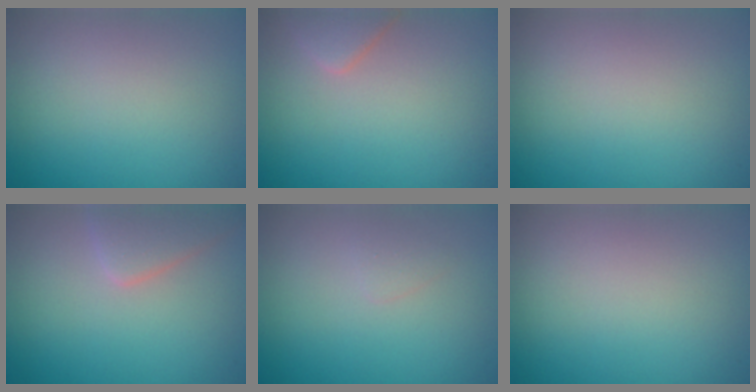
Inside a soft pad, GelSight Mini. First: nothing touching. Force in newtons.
{"total": 2.1, "press": 2.1, "slide": 0.2}
{"total": 0.0}
{"total": 2.7, "press": 2.7, "slide": 0.1}
{"total": 0.7, "press": 0.7, "slide": 0.0}
{"total": 0.0}